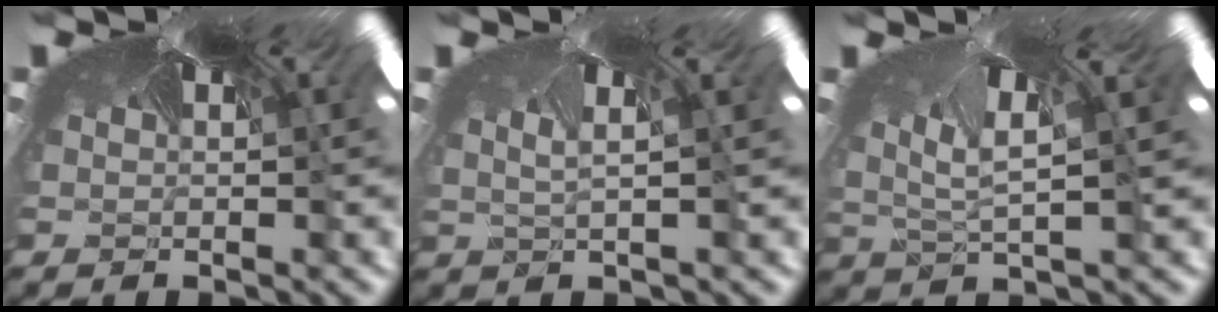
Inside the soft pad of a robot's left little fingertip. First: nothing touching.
{"total": 2.7, "force": [-2.6, 0.4, 0.8], "torque": [-0.030, -0.038, -0.022]}
{"total": 3.0, "force": [-3.0, -0.3, -0.1], "torque": [-0.035, -0.057, -0.021]}